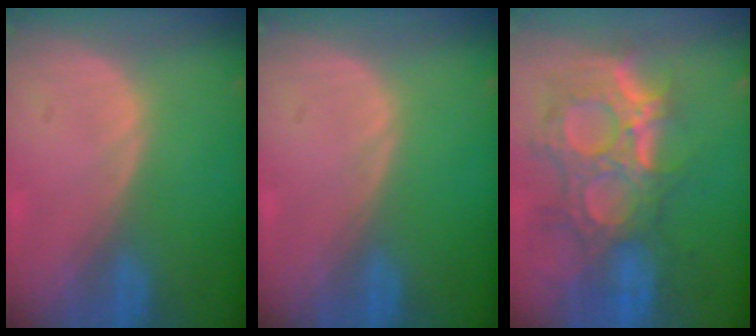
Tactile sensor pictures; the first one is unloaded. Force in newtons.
{"total": 0.0}
{"total": 12.2, "press": 10.7, "slide": 5.9}